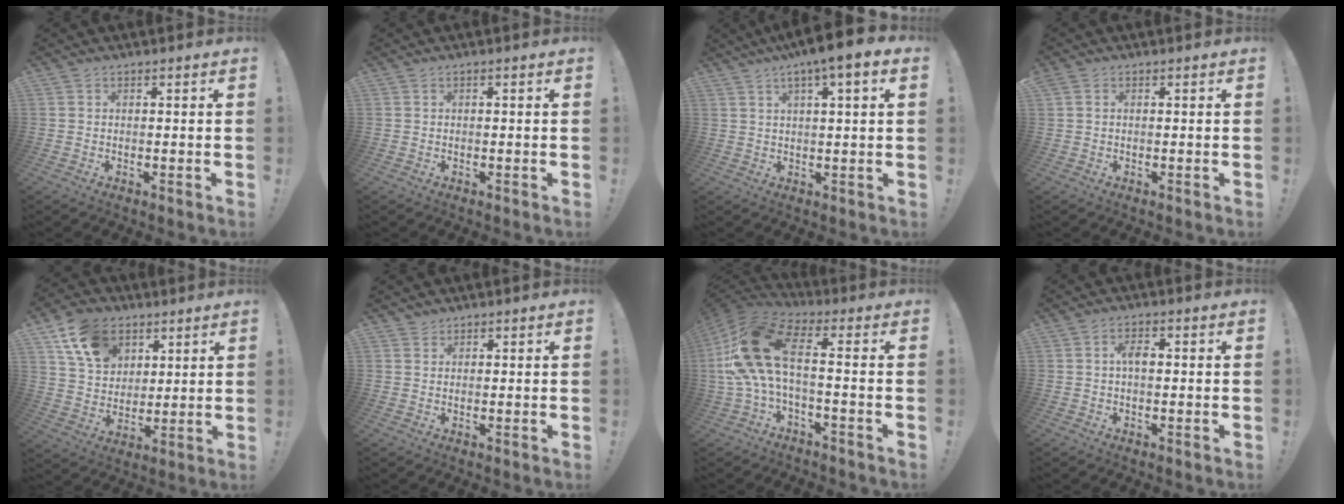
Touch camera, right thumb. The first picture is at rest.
{"total": 0.0}
{"total": 7.3, "force": [3.4, 0.9, 6.4], "torque": [-0.092, -0.020, 0.051]}
{"total": 0.6, "force": [0.2, 0.4, 0.4], "torque": [-0.003, -0.002, 0.002]}
{"total": 14.4, "force": [7.2, 10.6, 6.6], "torque": [-0.111, -0.027, 0.143]}
{"total": 1.9, "force": [1.7, 0.8, 0.0], "torque": [0.006, -0.006, 0.031]}
{"total": 16.6, "force": [0.7, 7.7, 14.7], "torque": [-0.293, 0.004, 0.014]}
{"total": 3.1, "force": [0.4, 1.5, 2.7], "torque": [-0.046, 0.008, 0.002]}